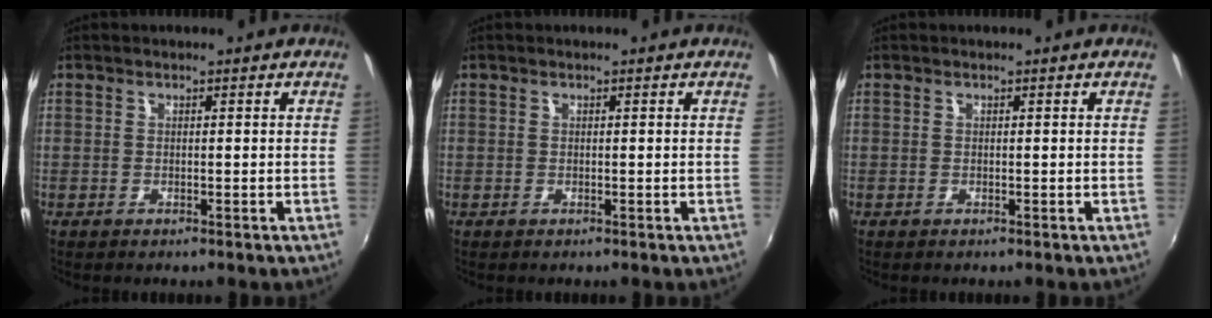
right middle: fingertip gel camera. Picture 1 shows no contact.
{"total": 0.0}
{"total": 0.0}